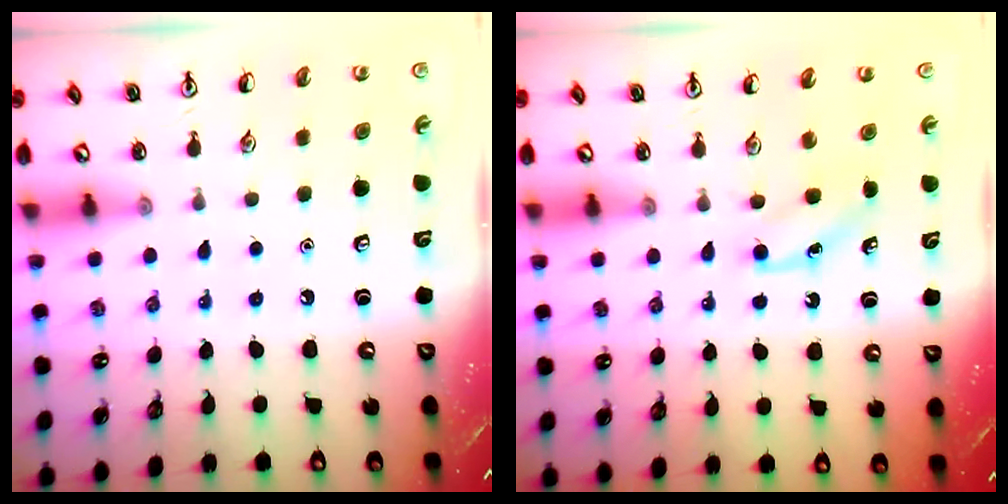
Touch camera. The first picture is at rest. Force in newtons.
{"total": 3.6, "press": 3.4, "slide": 1.2}